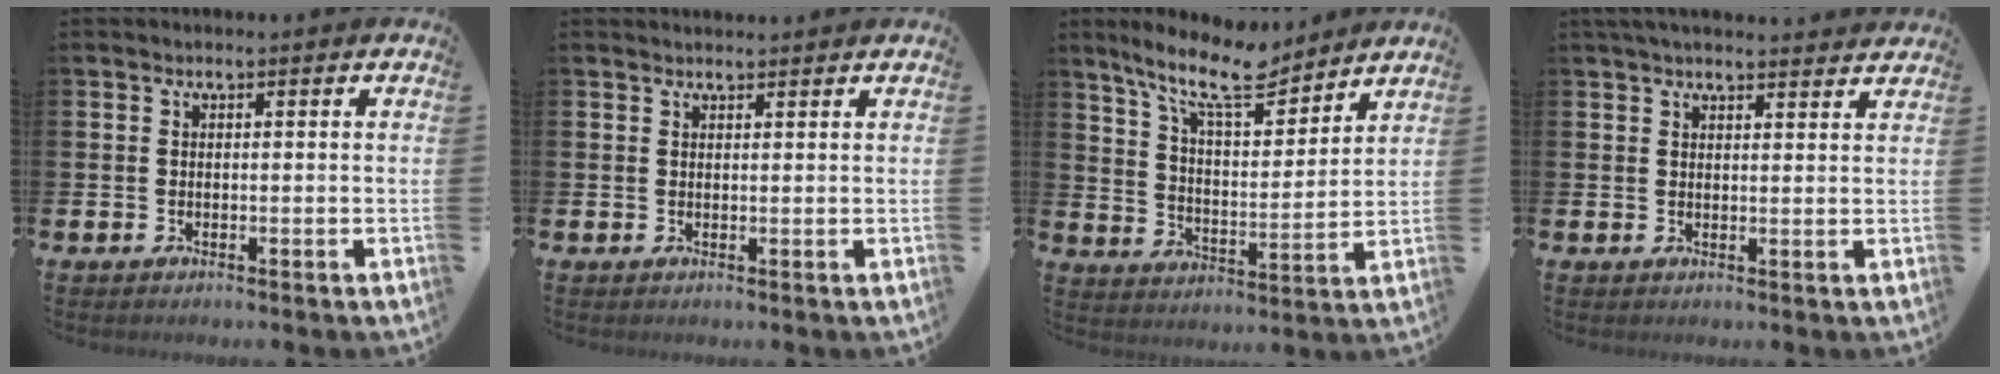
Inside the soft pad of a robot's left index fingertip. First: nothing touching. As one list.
[{"total": 1.1, "force": [1.1, 0.1, 0.0], "torque": [0.011, -0.006, 0.018]}, {"total": 11.5, "force": [9.7, 2.7, 5.4], "torque": [-0.127, -0.047, 0.173]}, {"total": 3.1, "force": [3.0, 0.3, 0.7], "torque": [-0.014, -0.011, 0.053]}]